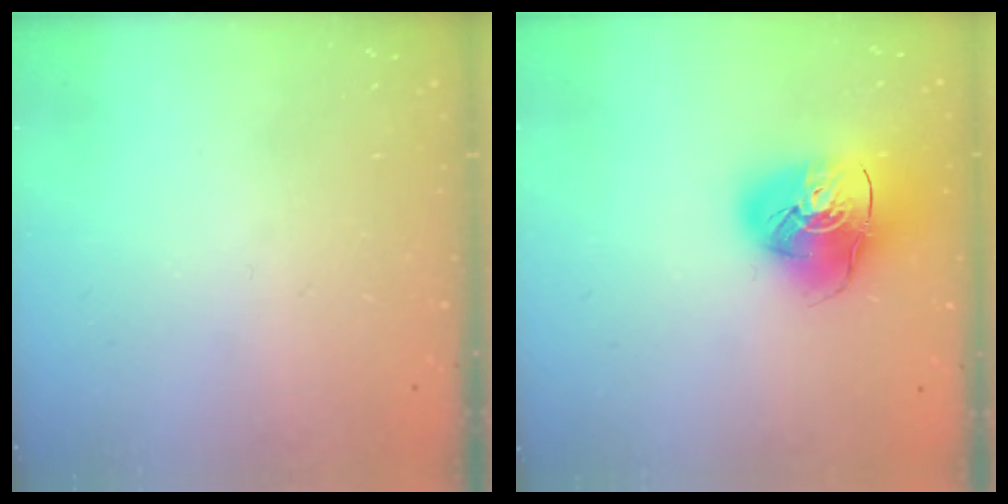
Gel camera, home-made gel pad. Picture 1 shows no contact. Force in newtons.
{"total": 14.9, "press": 14.7, "slide": 2.1}